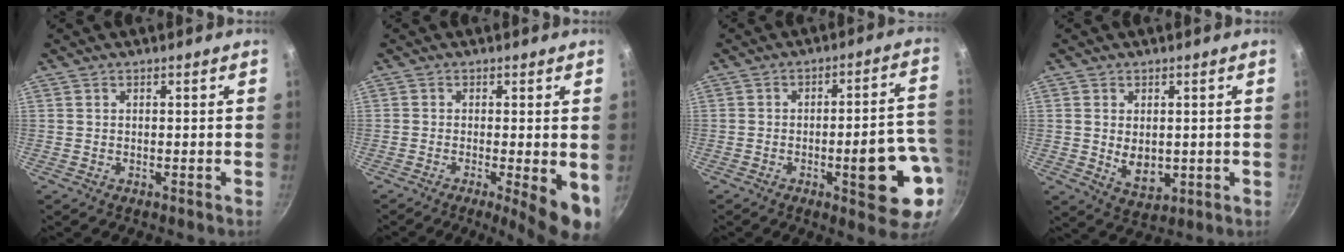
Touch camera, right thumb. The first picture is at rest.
{"total": 8.7, "force": [-2.1, 2.0, 8.2], "torque": [-0.105, -0.007, -0.027]}
{"total": 14.9, "force": [-4.2, 4.4, 13.6], "torque": [-0.141, 0.031, -0.053]}
{"total": 5.9, "force": [0.1, 4.0, 4.4], "torque": [-0.064, -0.014, 0.013]}